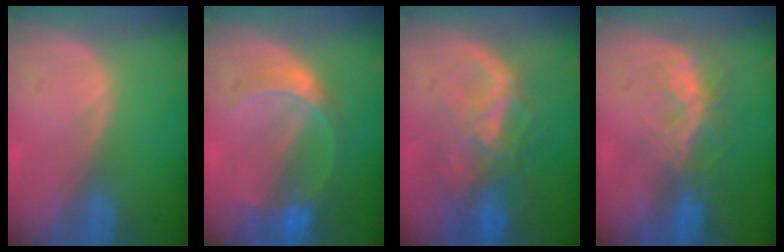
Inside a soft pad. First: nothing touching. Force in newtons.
{"total": 6.7, "press": 5.9, "slide": 3.2}
{"total": 8.7, "press": 7.6, "slide": 4.4}
{"total": 6.5, "press": 5.9, "slide": 2.7}